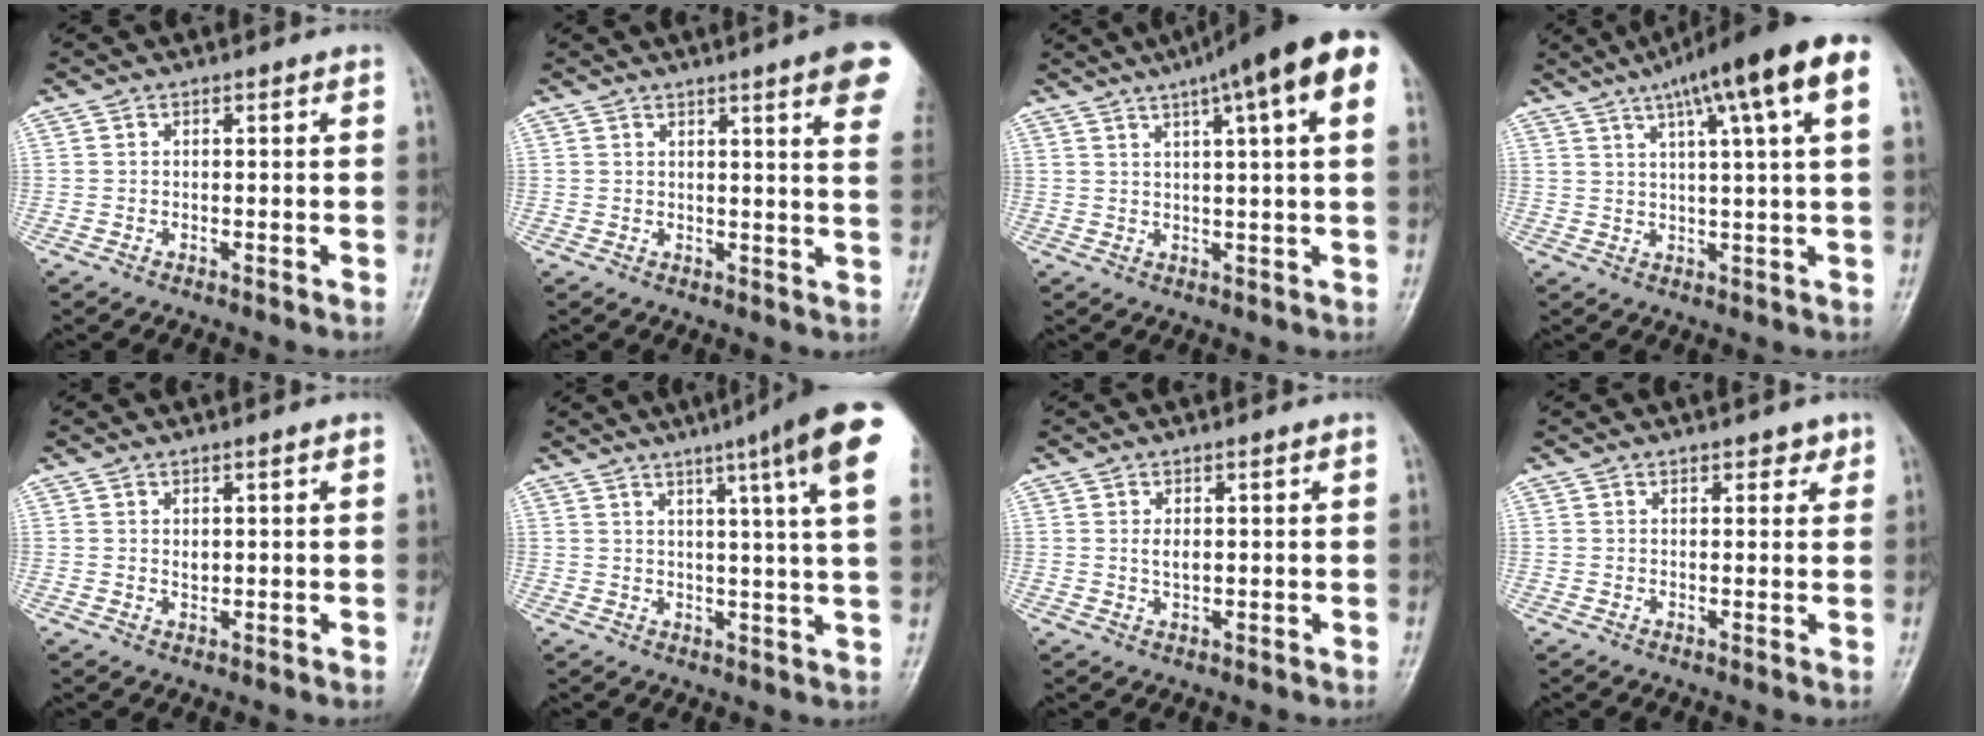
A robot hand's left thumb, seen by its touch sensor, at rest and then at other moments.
{"total": 11.2, "force": [6.5, 1.2, 9.1], "torque": [-0.094, -0.018, 0.065]}
{"total": 16.2, "force": [8.3, 2.5, 13.7], "torque": [-0.196, 0.018, 0.104]}
{"total": 15.7, "force": [7.7, 1.7, 13.5], "torque": [-0.202, 0.013, 0.104]}
{"total": 1.4, "force": [0.5, 0.8, 1.0], "torque": [-0.012, -0.004, 0.012]}
{"total": 16.4, "force": [8.5, 0.6, 14.0], "torque": [-0.182, -0.018, 0.090]}
{"total": 2.0, "force": [0.5, 1.0, 1.7], "torque": [-0.026, -0.003, 0.011]}
{"total": 2.4, "force": [1.6, 1.3, 1.1], "torque": [0.003, -0.007, 0.018]}